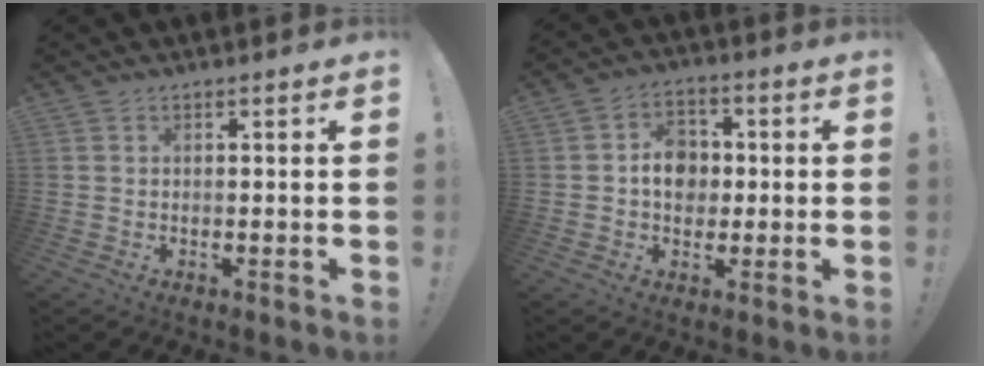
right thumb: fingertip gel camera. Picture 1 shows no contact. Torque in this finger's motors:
{"motor_torque": [0.98, 1.31, 0.76, -0.31, 0.00]}